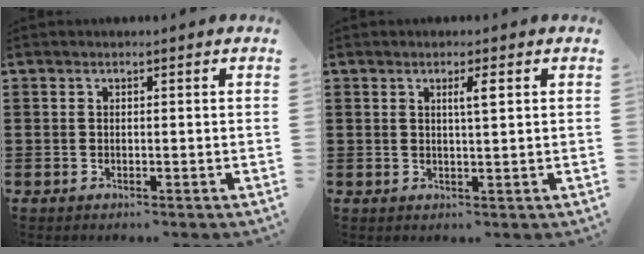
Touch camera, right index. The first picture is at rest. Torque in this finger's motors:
{"motor_torque": [-0.05, 0.18, 0.06, 0.02]}